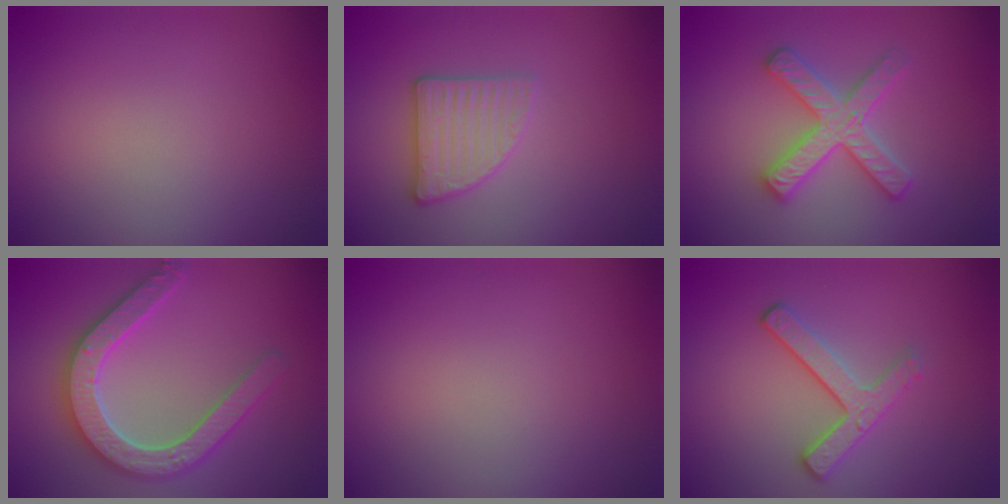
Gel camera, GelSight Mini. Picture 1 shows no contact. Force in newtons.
{"total": 2.8, "press": 2.7, "slide": 0.8}
{"total": 4.5, "press": 4.5, "slide": 0.6}
{"total": 4.7, "press": 4.6, "slide": 1.0}
{"total": 0.0}
{"total": 3.1, "press": 2.6, "slide": 1.7}